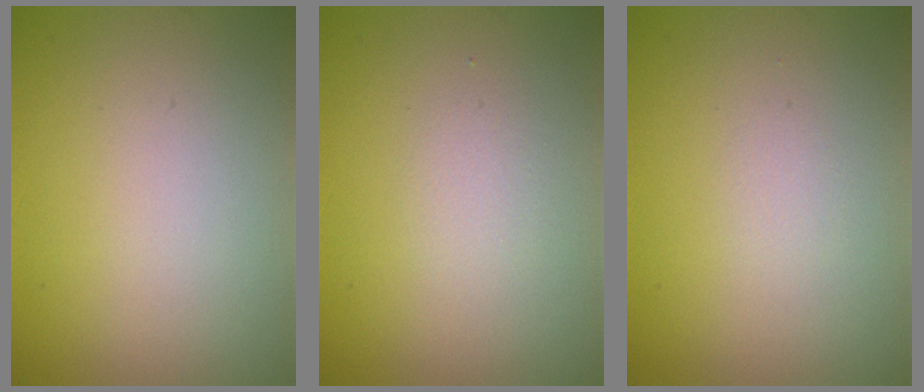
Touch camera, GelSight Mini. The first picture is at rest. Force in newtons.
{"total": 1.1, "press": 1.1, "slide": 0.1}
{"total": 0.5, "press": 0.5, "slide": 0.0}